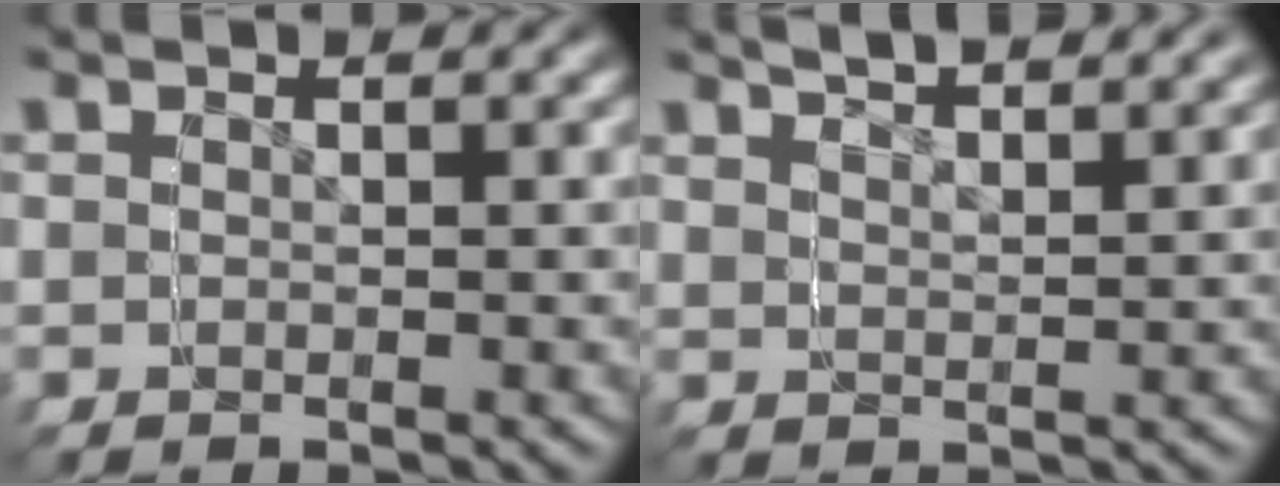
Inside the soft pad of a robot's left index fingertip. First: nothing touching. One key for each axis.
{"total": 3.0, "fx": 2.9, "fy": 0.6, "fz": 0.1, "tx": -0.011, "ty": 0.007, "tz": 0.044}